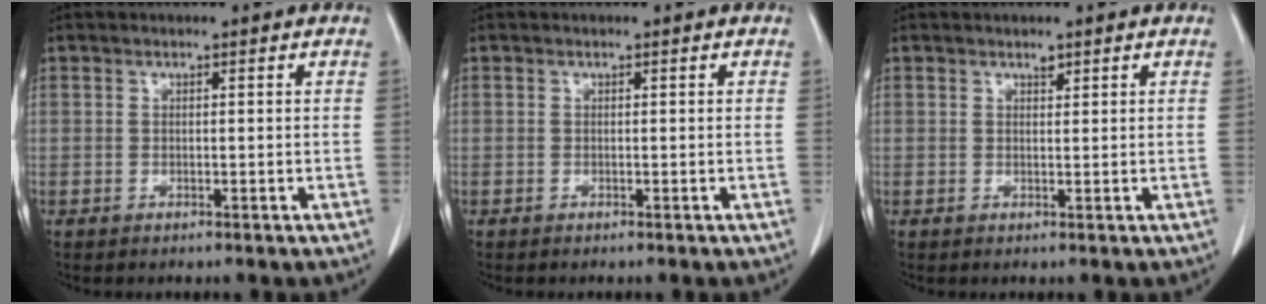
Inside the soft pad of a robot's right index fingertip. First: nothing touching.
{"total": 0.0}
{"total": 0.8, "force": [0.6, 0.3, 0.3], "torque": [-0.010, -0.007, 0.008]}